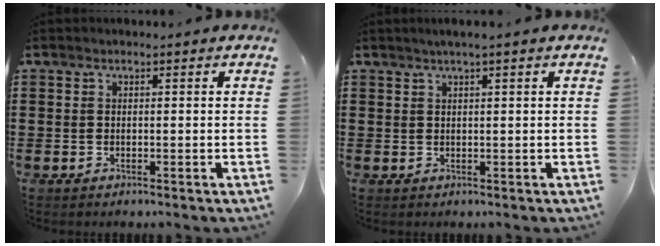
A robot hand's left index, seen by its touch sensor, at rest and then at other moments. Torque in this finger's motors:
{"motor_torque": [0.71, 0.20, 0.27, 0.06]}